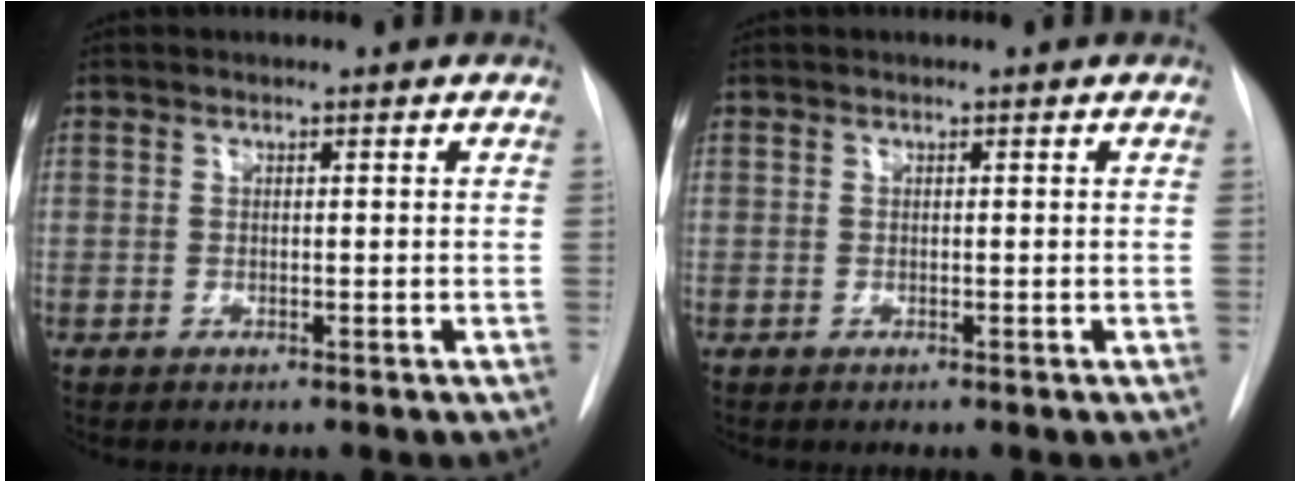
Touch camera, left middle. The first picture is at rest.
{"total": 0.0}